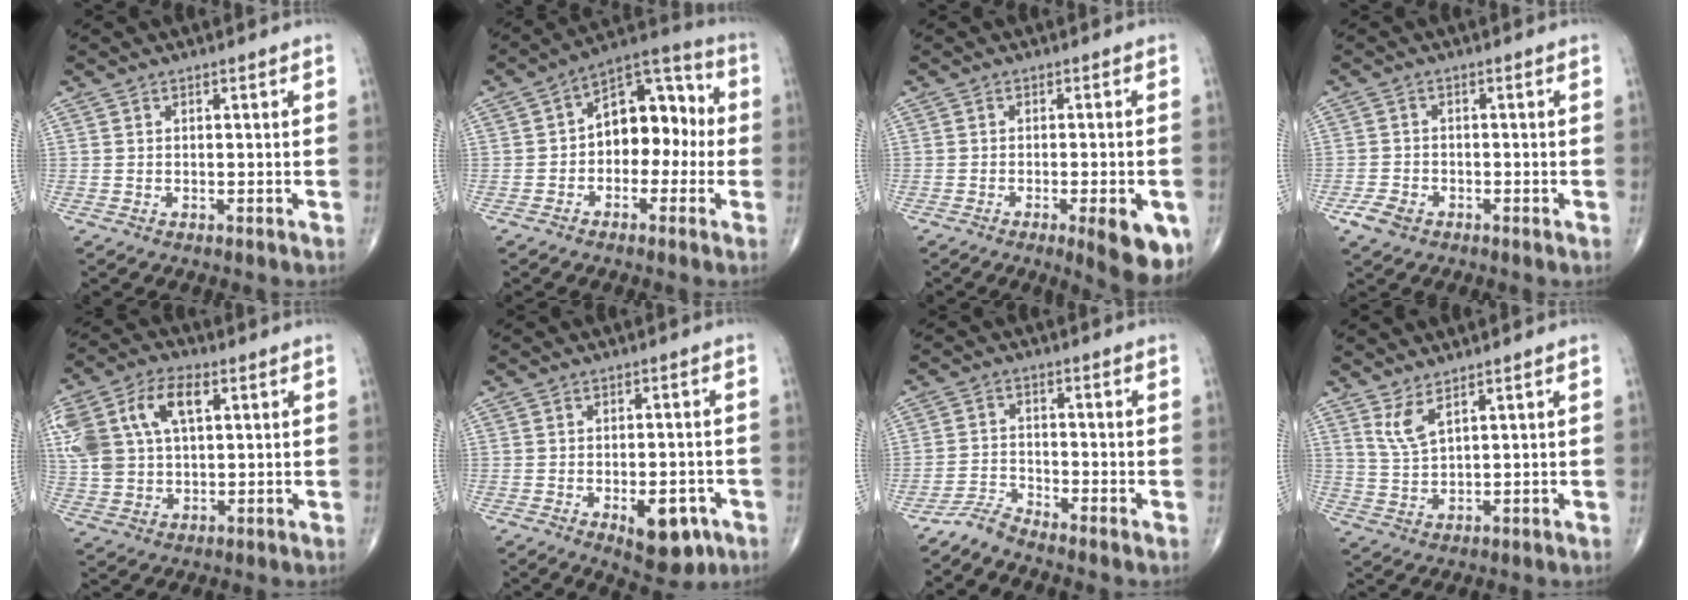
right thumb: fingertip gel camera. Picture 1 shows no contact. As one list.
[{"total": 12.3, "force": [-0.6, 8.2, 9.2], "torque": [-0.093, 0.044, -0.027]}, {"total": 10.0, "force": [-4.2, 2.7, 8.7], "torque": [-0.096, -0.004, -0.051]}, {"total": 3.6, "force": [-2.0, 2.5, 1.7], "torque": [-0.032, 0.006, -0.034]}, {"total": 17.0, "force": [5.6, 10.2, 12.4], "torque": [-0.275, 0.017, 0.105]}, {"total": 8.6, "force": [-3.6, 4.2, 6.6], "torque": [-0.070, 0.007, -0.038]}, {"total": 3.1, "force": [-3.1, -0.1, 0.2], "torque": [-0.007, 0.005, -0.070]}, {"total": 4.2, "force": [2.8, 1.0, 3.1], "torque": [-0.069, -0.025, 0.065]}]